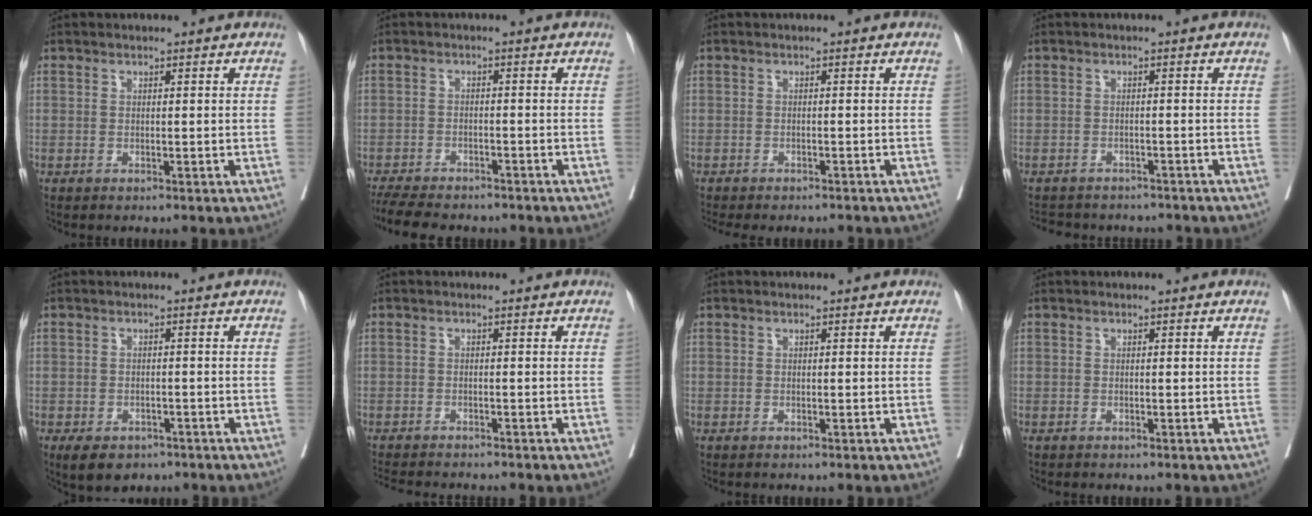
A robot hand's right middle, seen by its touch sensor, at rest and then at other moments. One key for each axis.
{"total": 11.0, "fx": -9.5, "fy": 2.8, "fz": 4.7, "tx": -0.083, "ty": -0.007, "tz": -0.136}
{"total": 7.9, "fx": -7.2, "fy": 1.8, "fz": 2.8, "tx": -0.032, "ty": -0.006, "tz": -0.089}
{"total": 9.0, "fx": -8.2, "fy": 3.0, "fz": 2.0, "tx": -0.034, "ty": 0.004, "tz": -0.098}
{"total": 6.3, "fx": -4.3, "fy": 3.6, "fz": 2.7, "tx": -0.036, "ty": -0.001, "tz": -0.060}
{"total": 7.6, "fx": -6.9, "fy": 0.9, "fz": 2.9, "tx": -0.037, "ty": -0.010, "tz": -0.100}
{"total": 0.0}
{"total": 0.0}